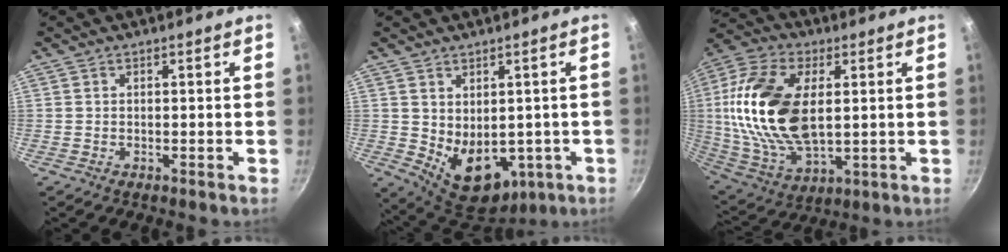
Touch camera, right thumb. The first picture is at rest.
{"total": 12.1, "force": [-1.2, 8.4, 8.6], "torque": [-0.102, -0.022, 0.013]}
{"total": 22.6, "force": [2.9, 12.7, 18.5], "torque": [-0.355, -0.003, 0.055]}